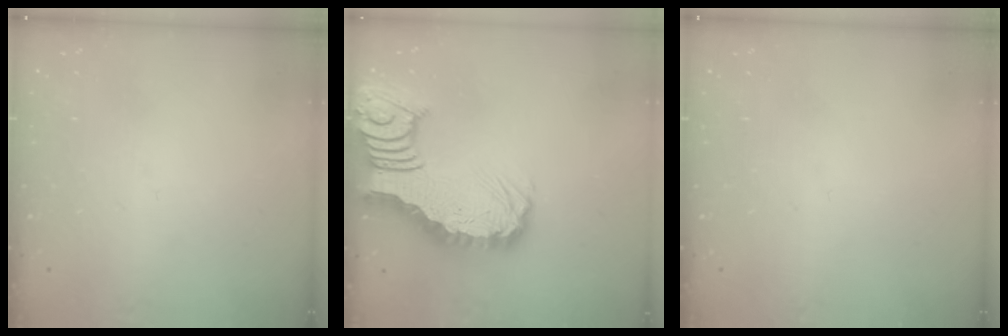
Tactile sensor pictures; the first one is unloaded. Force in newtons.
{"total": 9.1, "press": 9.1, "slide": 1.1}
{"total": 0.0}